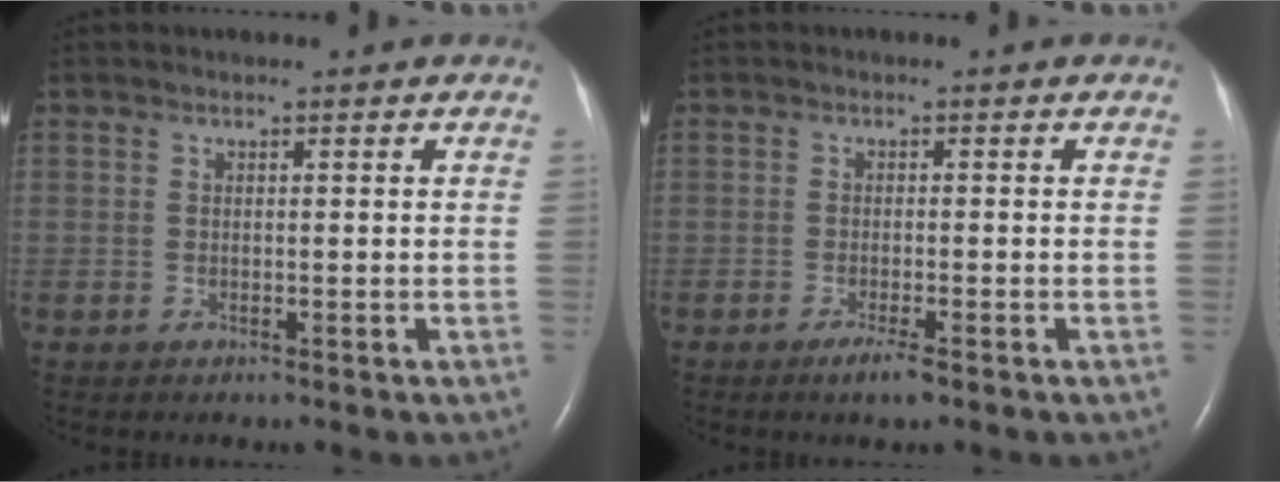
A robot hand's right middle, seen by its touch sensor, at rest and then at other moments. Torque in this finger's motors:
{"motor_torque": [0.37, -0.28, 0.01, 0.01]}